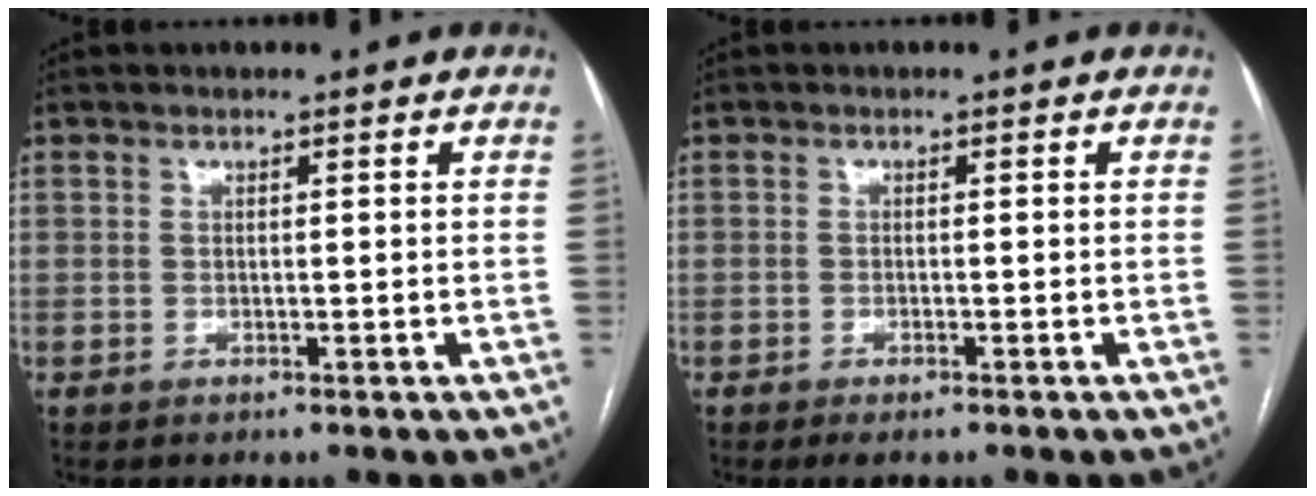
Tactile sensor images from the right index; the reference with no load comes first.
{"total": 1.9, "force": [-1.3, 0.3, 1.3], "torque": [-0.022, -0.004, -0.019]}